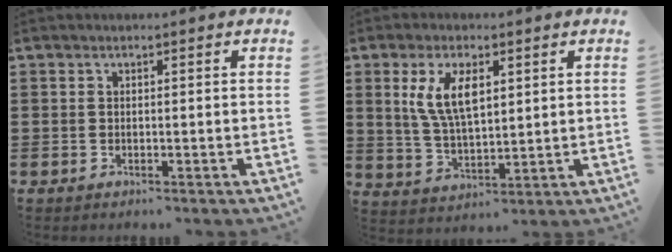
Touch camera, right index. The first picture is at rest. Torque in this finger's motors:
{"motor_torque": [0.90, 0.19, 0.40, 0.21]}